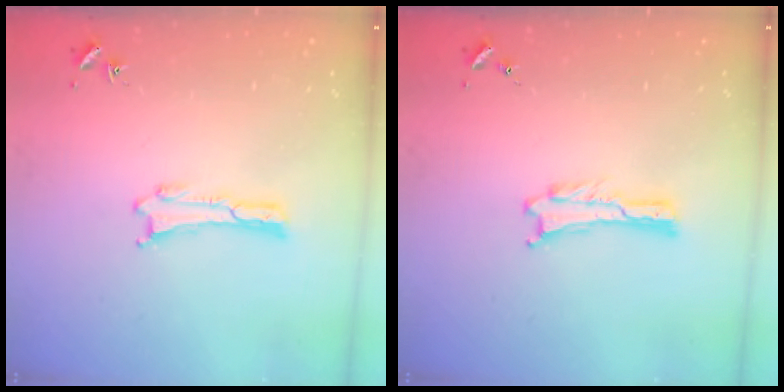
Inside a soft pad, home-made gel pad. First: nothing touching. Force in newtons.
{"total": 0.0}